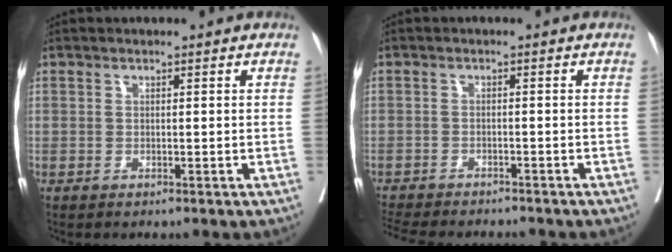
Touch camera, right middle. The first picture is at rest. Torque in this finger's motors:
{"motor_torque": [0.97, -1.17, 0.09, 0.03]}